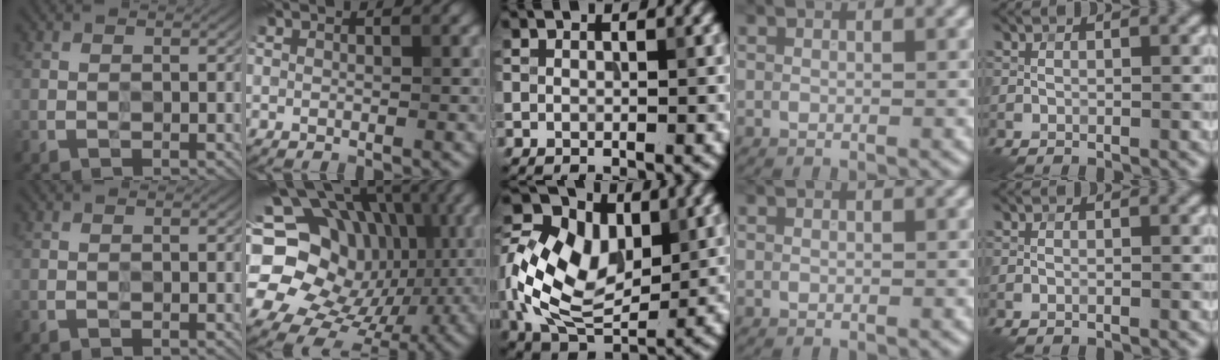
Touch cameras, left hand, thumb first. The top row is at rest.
{"index": {"total": 18.9, "force": [0.1, 16.1, 9.8], "torque": [-0.198, 0.046, -0.006]}, "middle": {"total": 11.1, "force": [1.6, 7.6, 8.0], "torque": [-0.175, 0.018, 0.032]}}